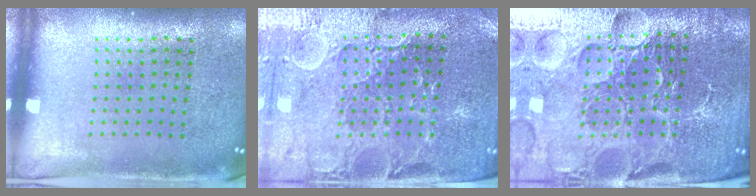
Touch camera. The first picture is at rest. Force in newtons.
{"total": 1.9, "press": 1.8, "slide": 0.5}
{"total": 5.7, "press": 5.3, "slide": 2.2}